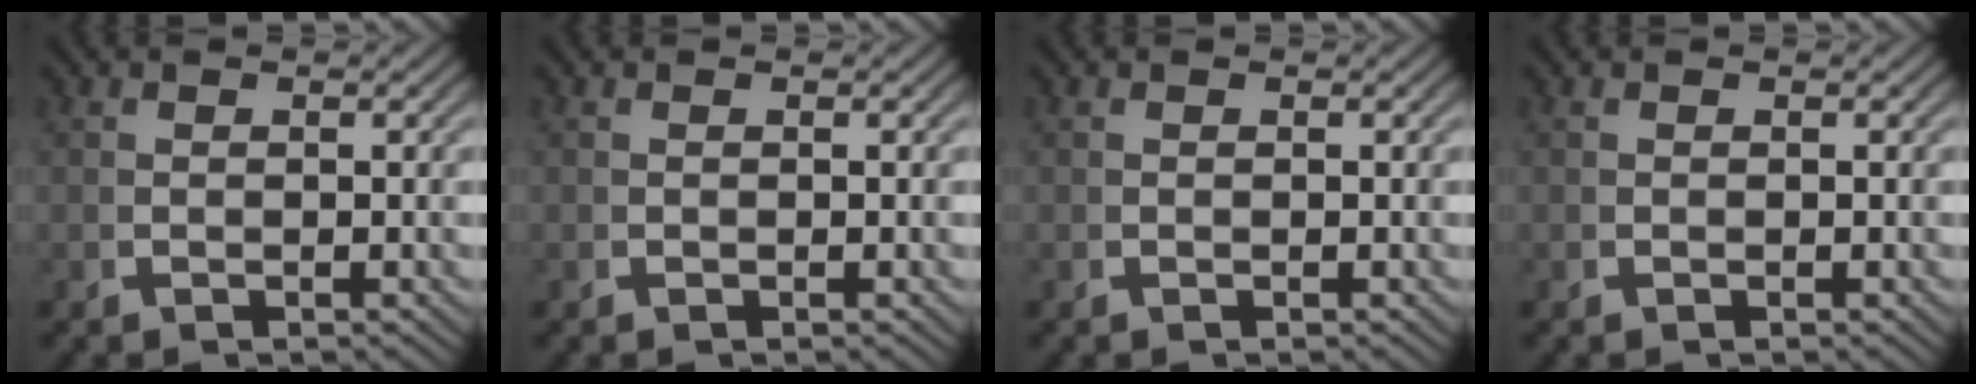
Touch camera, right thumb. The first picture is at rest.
{"total": 0.0}
{"total": 0.0}
{"total": 0.0}